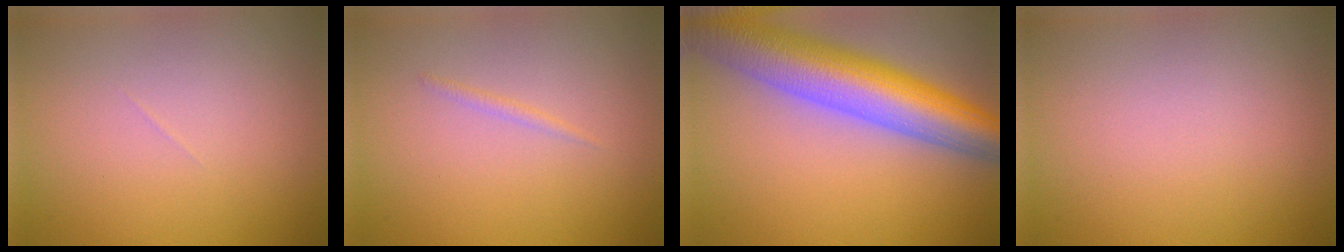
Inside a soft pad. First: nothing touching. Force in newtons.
{"total": 0.5, "press": 0.5, "slide": 0.1}
{"total": 11.0, "press": 11.0, "slide": 0.6}
{"total": 0.0}